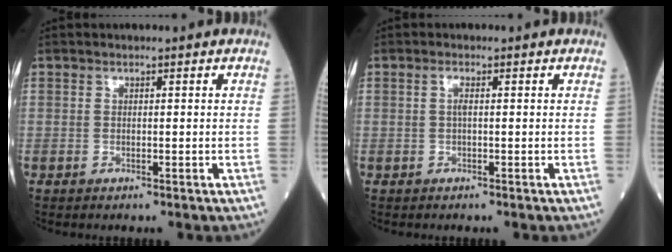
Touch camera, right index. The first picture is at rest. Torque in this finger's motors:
{"motor_torque": [0.34, 0.12, 0.18, 0.04]}